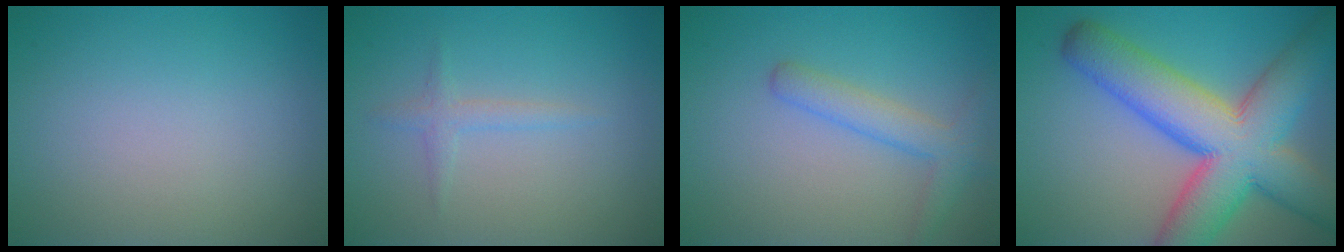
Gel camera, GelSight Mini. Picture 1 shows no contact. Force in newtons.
{"total": 1.3, "press": 1.2, "slide": 0.0}
{"total": 2.9, "press": 2.9, "slide": 0.2}
{"total": 12.2, "press": 12.2, "slide": 0.5}